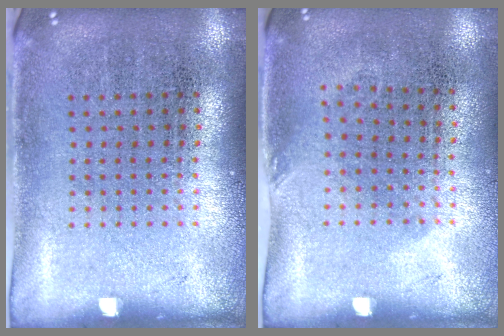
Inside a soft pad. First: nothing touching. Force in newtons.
{"total": 0.8, "press": 0.7, "slide": 0.5}